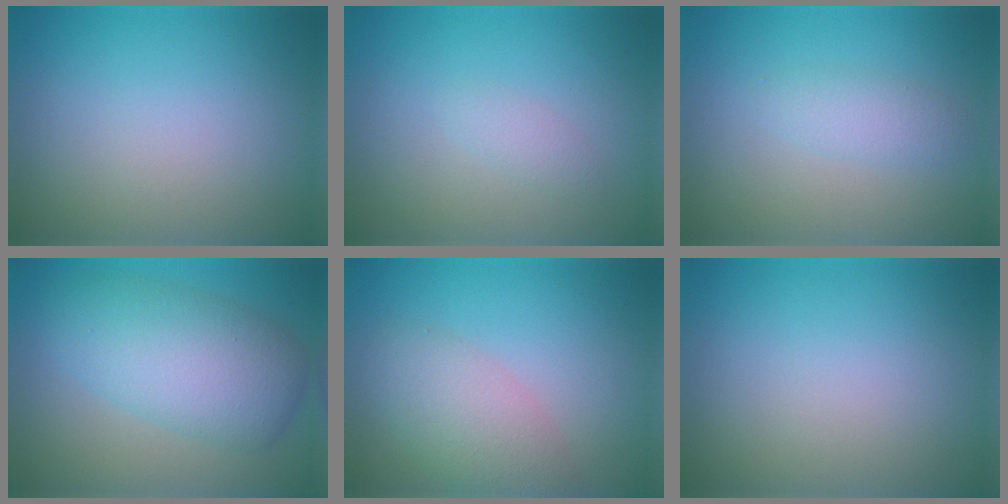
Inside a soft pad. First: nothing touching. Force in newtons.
{"total": 1.1, "press": 1.1, "slide": 0.1}
{"total": 1.7, "press": 1.7, "slide": 0.0}
{"total": 7.2, "press": 7.2, "slide": 0.2}
{"total": 4.2, "press": 4.2, "slide": 0.1}
{"total": 0.0}